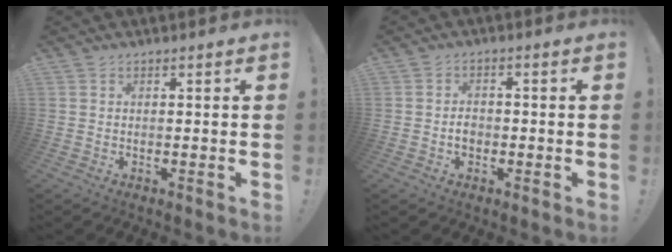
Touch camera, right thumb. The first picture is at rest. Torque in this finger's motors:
{"motor_torque": [0.22, 0.17, 0.21, -0.05, 0.00]}